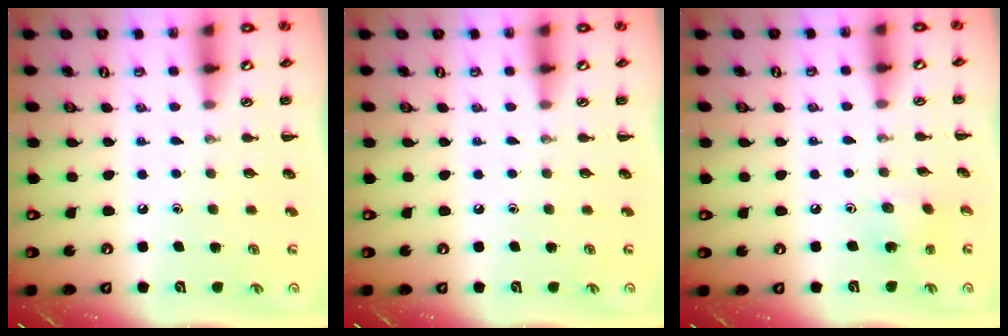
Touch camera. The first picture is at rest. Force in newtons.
{"total": 0.0}
{"total": 1.9, "press": 1.8, "slide": 0.7}